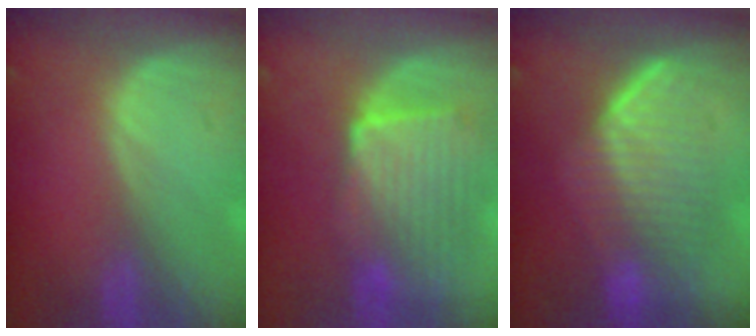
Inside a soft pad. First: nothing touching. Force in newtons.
{"total": 10.2, "press": 9.0, "slide": 4.7}
{"total": 7.8, "press": 7.7, "slide": 0.6}